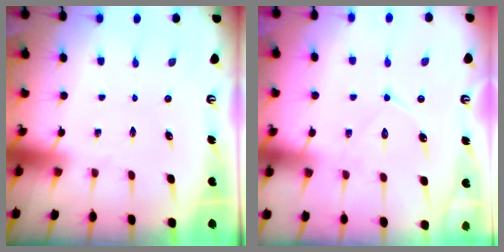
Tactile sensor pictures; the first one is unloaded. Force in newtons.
{"total": 10.2, "press": 10.2, "slide": 0.9}